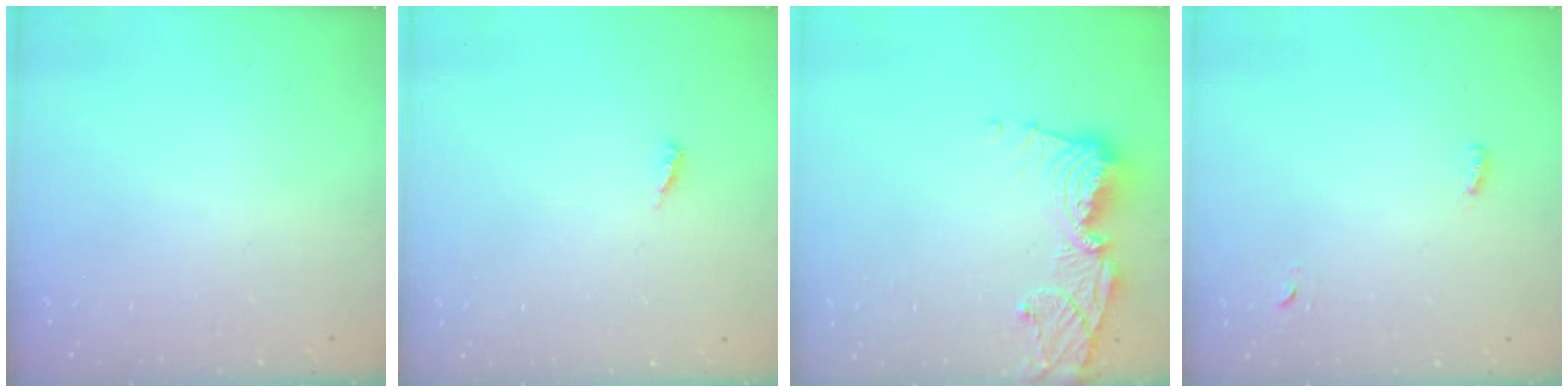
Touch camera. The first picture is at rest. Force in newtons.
{"total": 3.9, "press": 3.9, "slide": 0.3}
{"total": 12.9, "press": 12.8, "slide": 1.6}
{"total": 2.8, "press": 2.7, "slide": 0.6}